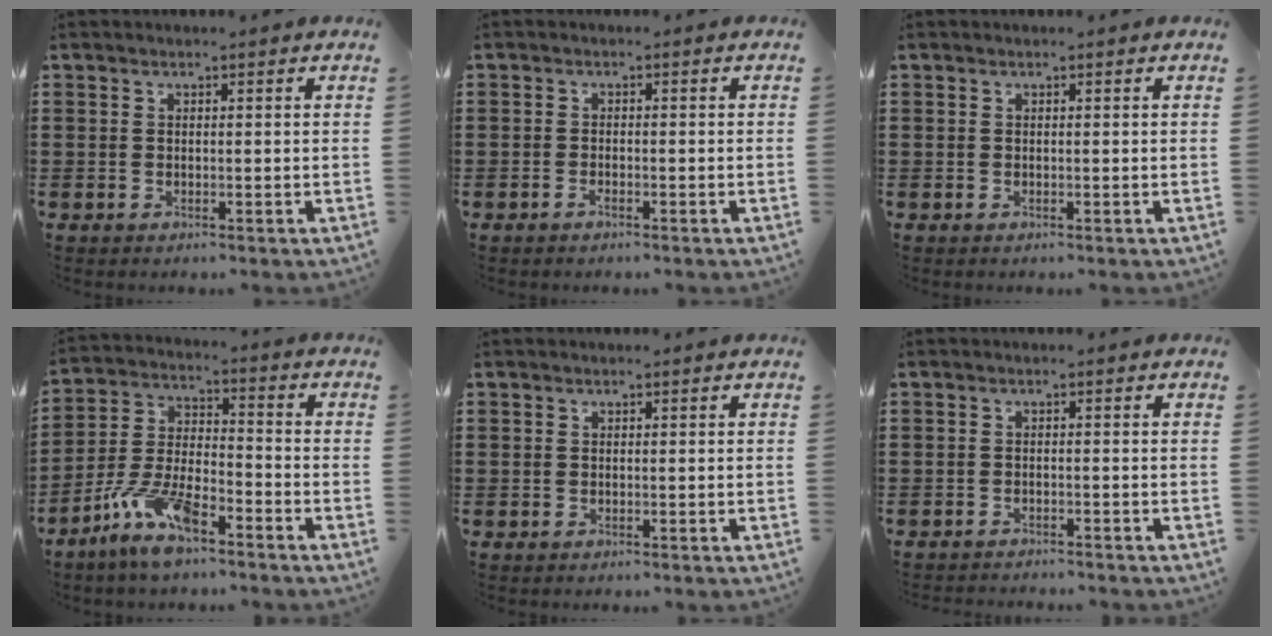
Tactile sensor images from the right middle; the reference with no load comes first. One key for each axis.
{"total": 1.0, "fx": -0.9, "fy": 0.4, "fz": 0.4, "tx": -0.011, "ty": -0.002, "tz": -0.017}
{"total": 0.0}
{"total": 9.4, "fx": -6.9, "fy": 2.5, "fz": 5.9, "tx": -0.131, "ty": 0.003, "tz": -0.135}
{"total": 0.6, "fx": -0.2, "fy": 0.5, "fz": -0.1, "tx": 0.002, "ty": 0.006, "tz": -0.006}
{"total": 1.6, "fx": -1.6, "fy": 0.1, "fz": -0.1, "tx": -0.004, "ty": 0.003, "tz": -0.034}